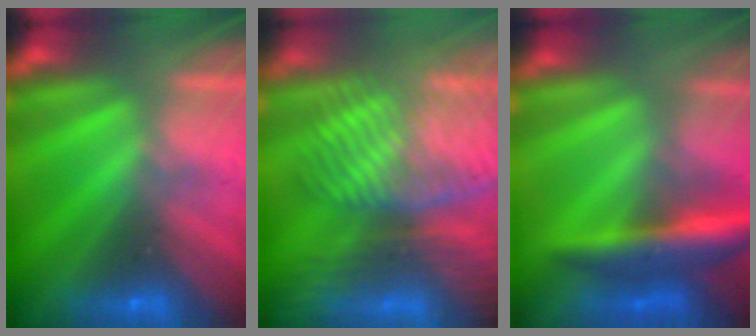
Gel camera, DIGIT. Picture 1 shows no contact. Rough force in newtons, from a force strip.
{"total": 8.5}
{"total": 8.0}